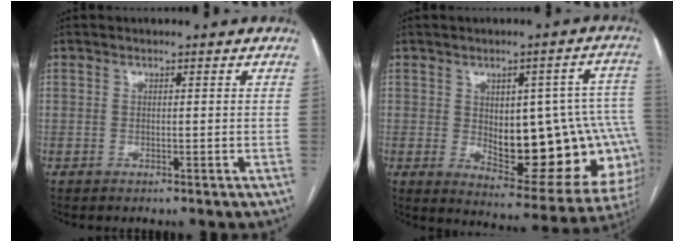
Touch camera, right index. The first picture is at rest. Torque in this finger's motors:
{"motor_torque": [1.51, -0.63, 0.35, 0.06]}